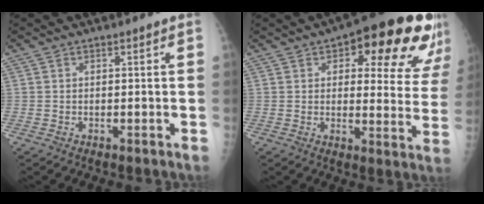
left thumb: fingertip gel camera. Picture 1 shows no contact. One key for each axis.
{"total": 20.8, "fx": 10.9, "fy": 8.3, "fz": 15.7, "tx": -0.152, "ty": -0.021, "tz": 0.132}